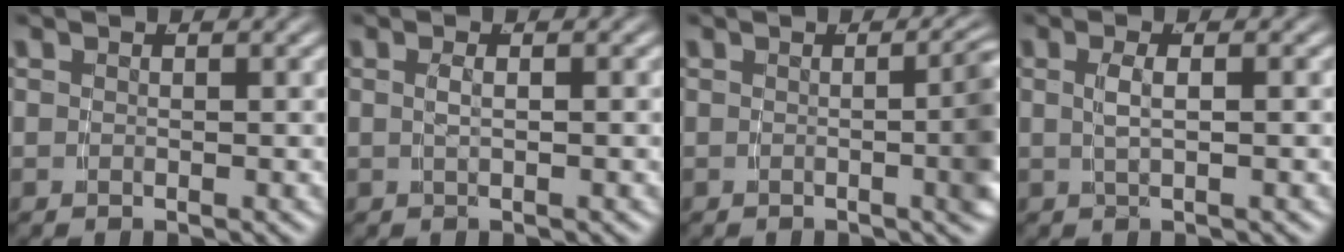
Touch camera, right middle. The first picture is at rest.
{"total": 1.1, "force": [-0.2, -0.5, 1.0], "torque": [-0.019, -0.001, 0.002]}
{"total": 4.7, "force": [-0.4, 1.1, 4.6], "torque": [-0.037, 0.012, -0.013]}
{"total": 1.6, "force": [-0.1, -0.4, 1.6], "torque": [-0.033, -0.002, 0.006]}